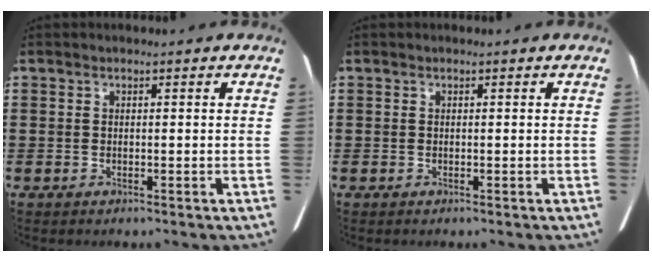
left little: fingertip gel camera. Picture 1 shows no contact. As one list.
[{"total": 0.0}]